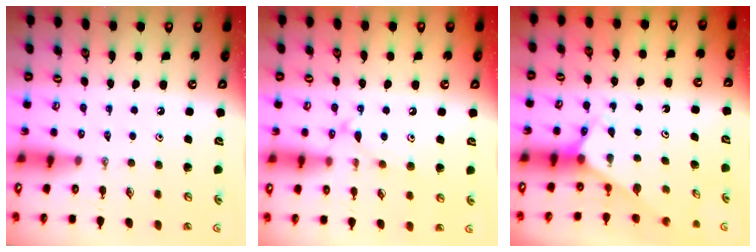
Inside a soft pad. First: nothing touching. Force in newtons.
{"total": 10.6, "press": 10.6, "slide": 0.7}
{"total": 2.7, "press": 2.7, "slide": 0.1}